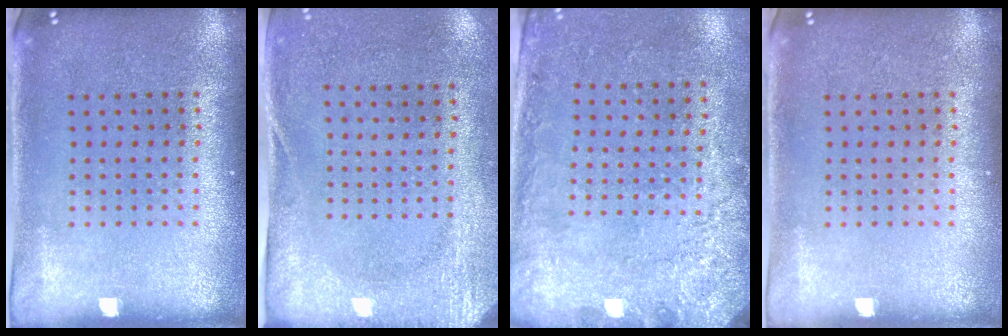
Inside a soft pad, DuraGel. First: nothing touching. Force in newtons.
{"total": 2.7, "press": 2.1, "slide": 1.7}
{"total": 2.7, "press": 2.0, "slide": 1.8}
{"total": 0.0}